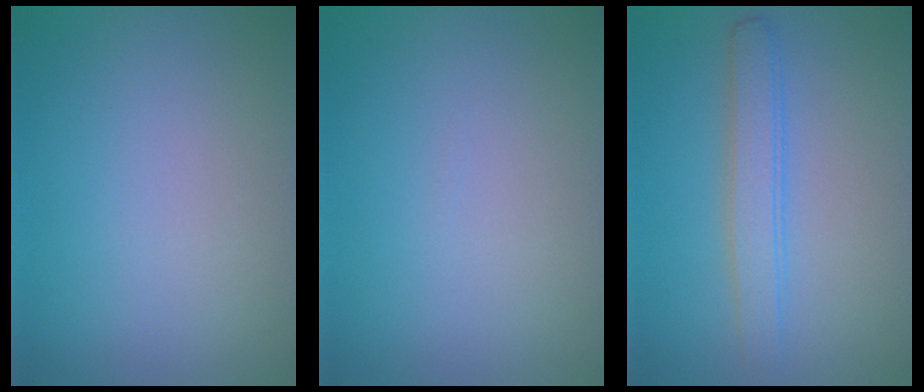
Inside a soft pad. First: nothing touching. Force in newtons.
{"total": 0.0}
{"total": 2.9, "press": 2.9, "slide": 0.1}